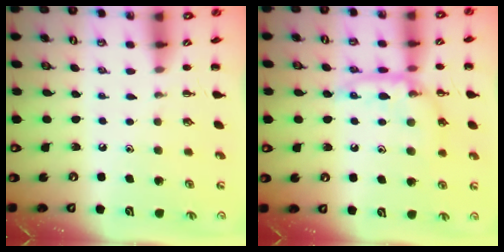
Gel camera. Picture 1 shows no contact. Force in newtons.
{"total": 12.9, "press": 12.9, "slide": 1.3}